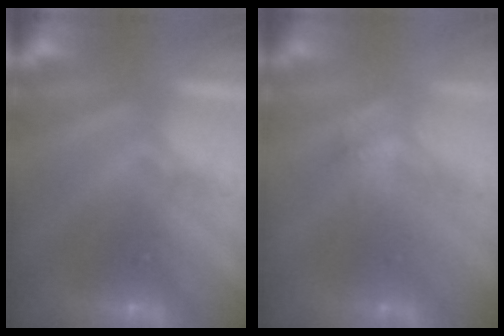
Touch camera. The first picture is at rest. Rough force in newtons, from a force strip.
{"total": 2.8}